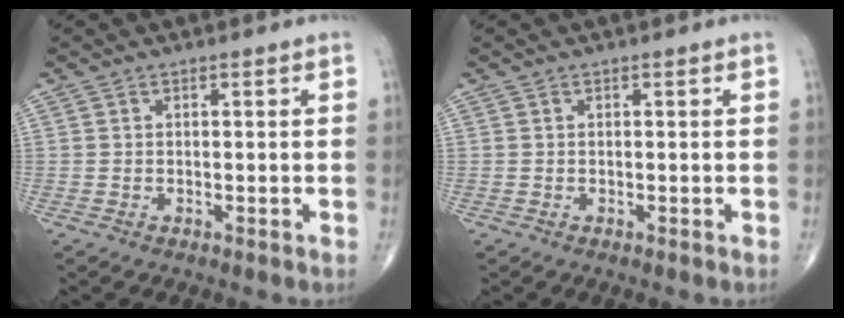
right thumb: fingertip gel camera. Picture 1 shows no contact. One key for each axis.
{"total": 0.0}